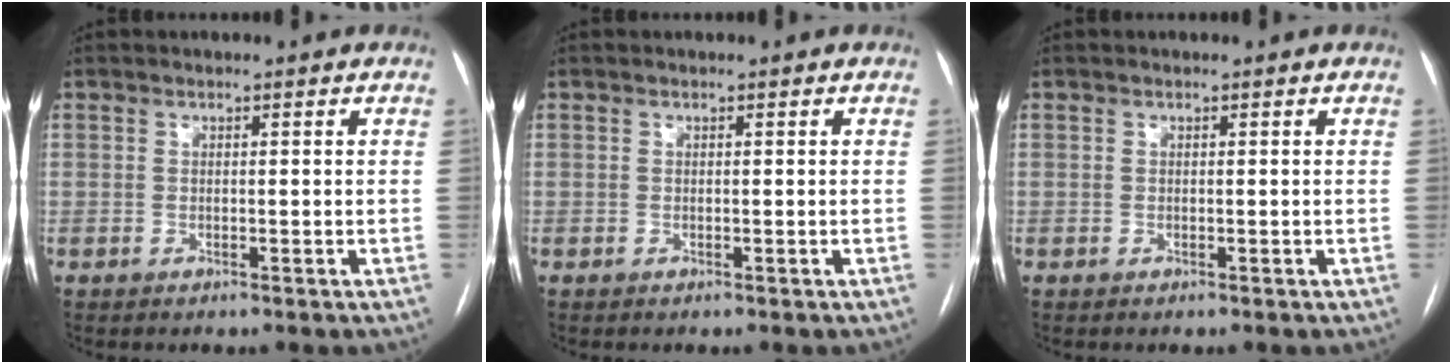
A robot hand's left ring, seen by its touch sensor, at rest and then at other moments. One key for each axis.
{"total": 0.0}
{"total": 0.0}